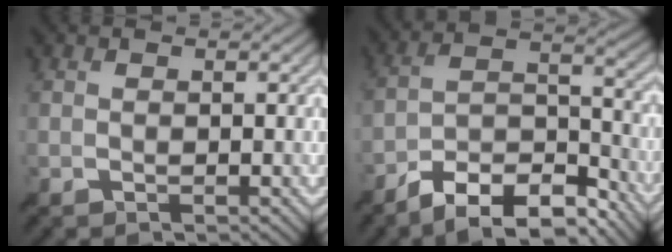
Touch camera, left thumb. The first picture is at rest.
{"total": 12.3, "force": [-9.7, 3.7, 6.6], "torque": [-0.114, 0.006, -0.186]}